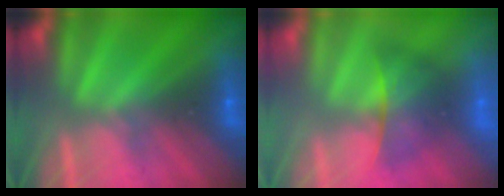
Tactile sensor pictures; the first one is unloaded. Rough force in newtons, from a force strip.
{"total": 2.2}